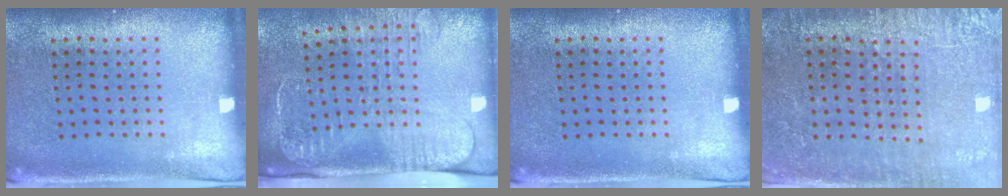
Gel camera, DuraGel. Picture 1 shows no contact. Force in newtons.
{"total": 2.8, "press": 2.1, "slide": 1.8}
{"total": 0.0}
{"total": 2.9, "press": 2.8, "slide": 0.9}